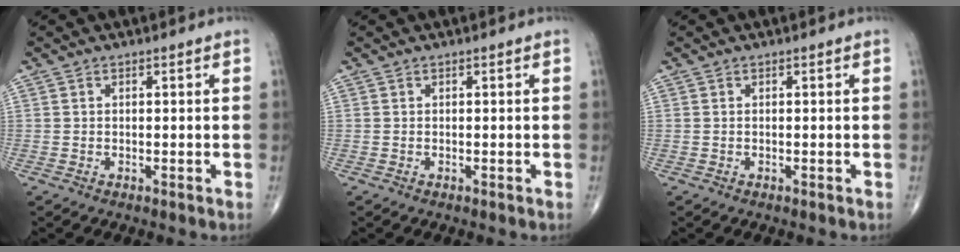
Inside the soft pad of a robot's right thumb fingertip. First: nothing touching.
{"total": 0.0}
{"total": 0.0}